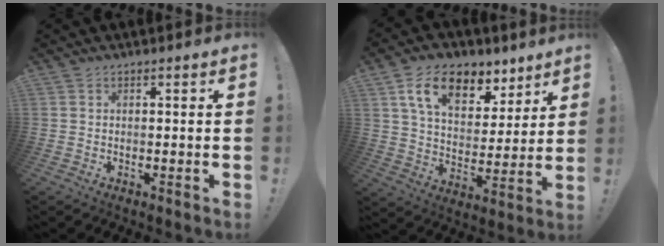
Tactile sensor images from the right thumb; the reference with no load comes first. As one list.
[{"total": 16.4, "force": [9.5, 9.4, 9.5], "torque": [-0.157, -0.043, 0.171]}]